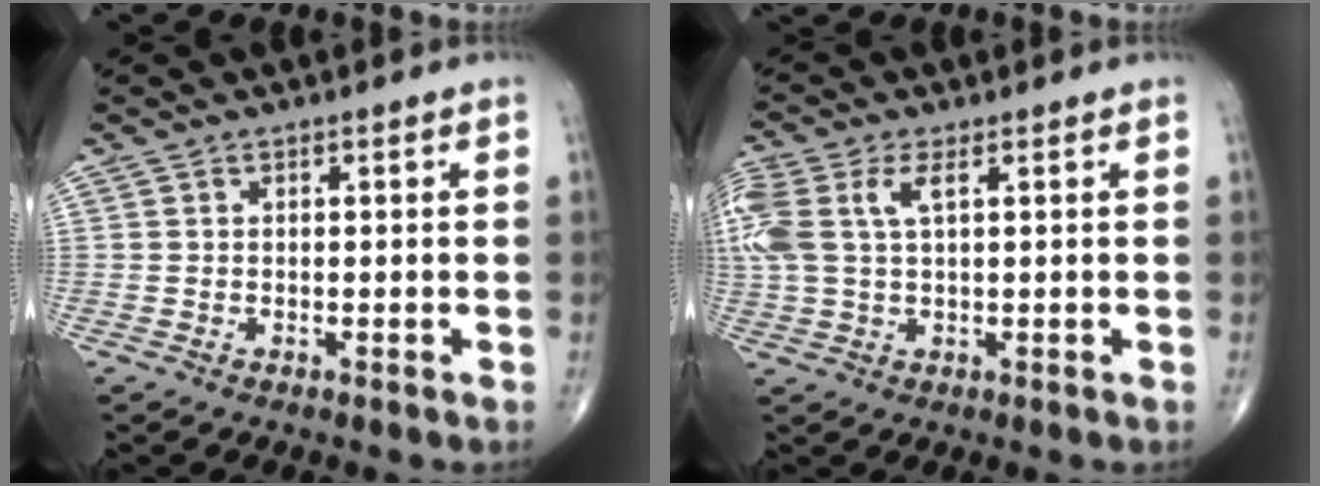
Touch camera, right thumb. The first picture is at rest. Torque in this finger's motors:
{"motor_torque": [0.16, 0.22, 1.04, 0.29, 0.12]}